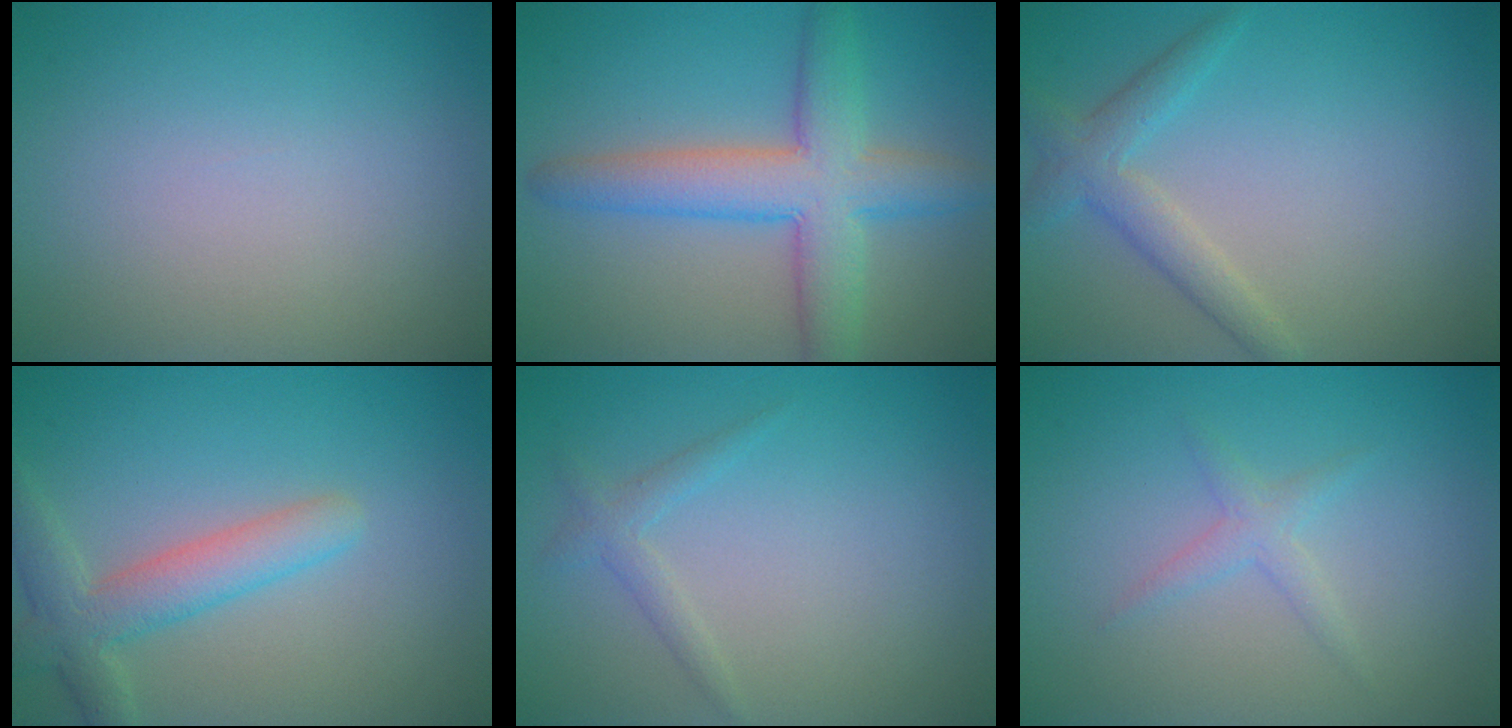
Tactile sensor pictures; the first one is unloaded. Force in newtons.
{"total": 6.6, "press": 6.6, "slide": 0.3}
{"total": 2.8, "press": 2.8, "slide": 0.1}
{"total": 4.1, "press": 4.1, "slide": 0.3}
{"total": 1.5, "press": 1.5, "slide": 0.1}
{"total": 1.4, "press": 1.4, "slide": 0.0}